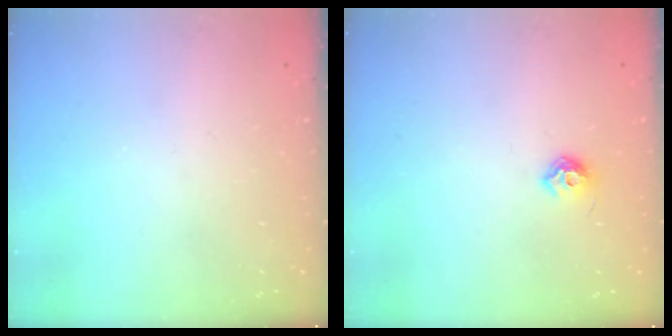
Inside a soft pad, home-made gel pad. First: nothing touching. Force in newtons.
{"total": 6.4, "press": 6.3, "slide": 1.1}